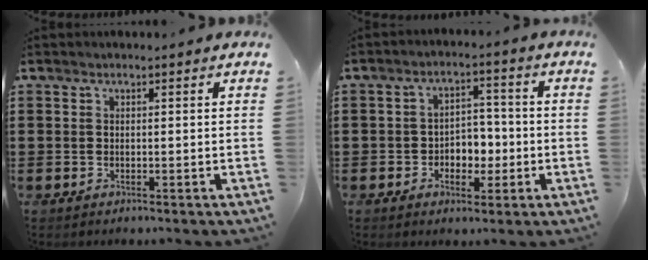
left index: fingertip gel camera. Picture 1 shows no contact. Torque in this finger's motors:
{"motor_torque": [0.71, 0.56, 0.41, 0.05]}